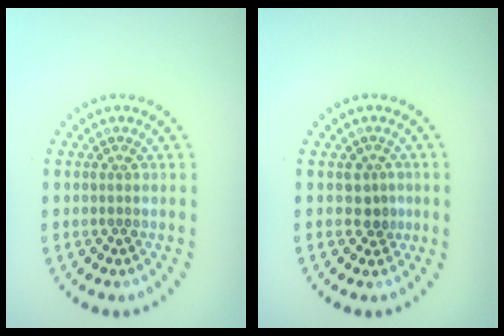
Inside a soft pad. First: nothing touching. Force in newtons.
{"total": 1.7, "press": 1.5, "slide": 0.9}